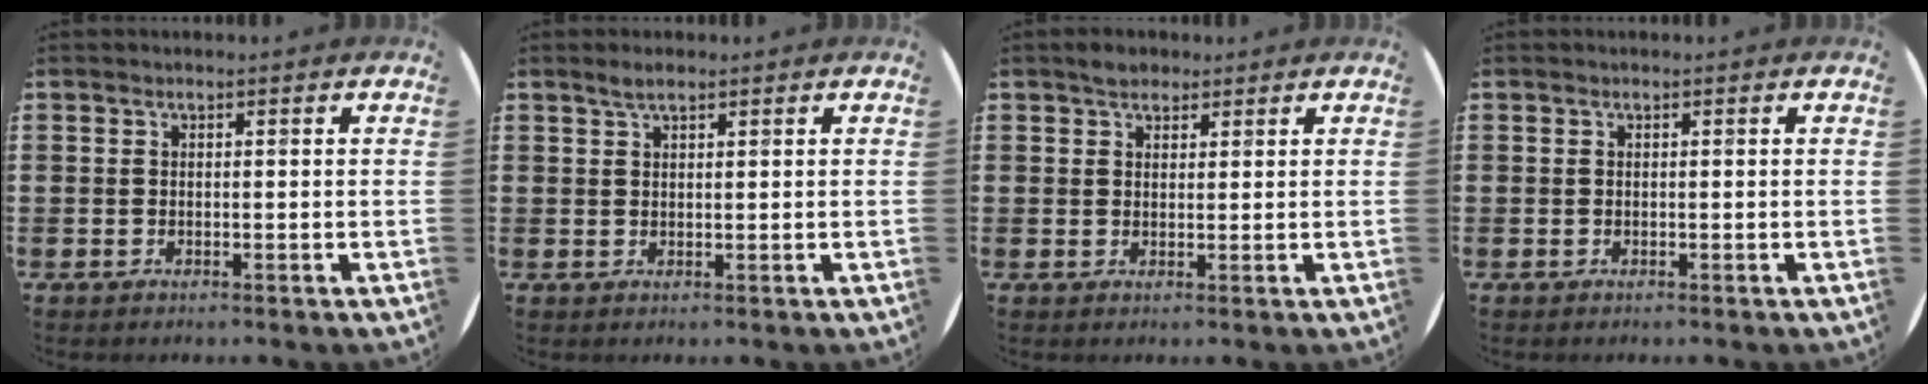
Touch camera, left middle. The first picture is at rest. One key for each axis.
{"total": 1.8, "fx": 1.4, "fy": 0.4, "fz": 1.0, "tx": -0.020, "ty": 0.005, "tz": 0.025}
{"total": 2.0, "fx": 1.8, "fy": 1.0, "fz": 0.2, "tx": 0.003, "ty": 0.004, "tz": 0.032}
{"total": 0.0}